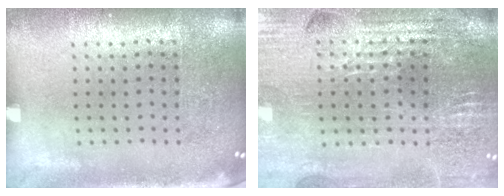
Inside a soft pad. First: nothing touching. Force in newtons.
{"total": 3.0, "press": 3.0, "slide": 0.4}